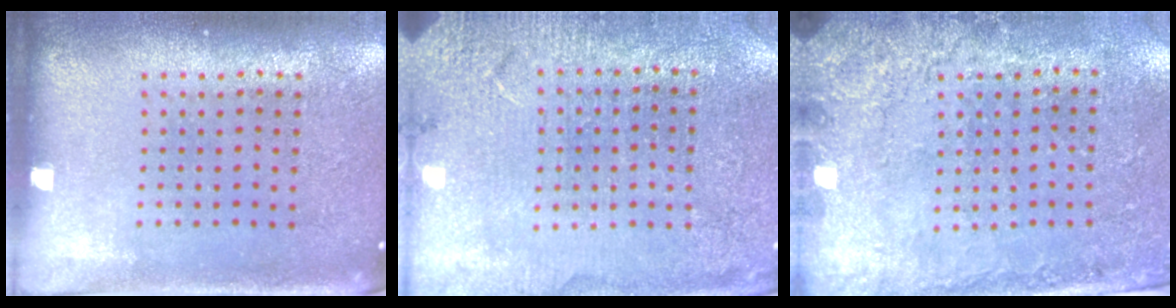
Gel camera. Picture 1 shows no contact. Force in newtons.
{"total": 2.8, "press": 2.8, "slide": 0.1}
{"total": 2.6, "press": 2.1, "slide": 1.5}